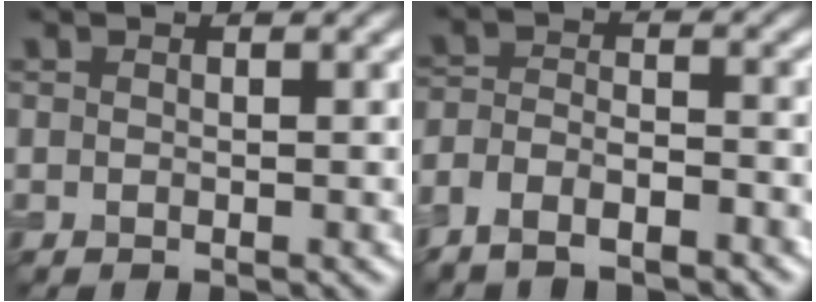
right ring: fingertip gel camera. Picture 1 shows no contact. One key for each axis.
{"total": 4.3, "fx": -3.4, "fy": 1.7, "fz": 2.0, "tx": -0.033, "ty": -0.004, "tz": -0.069}